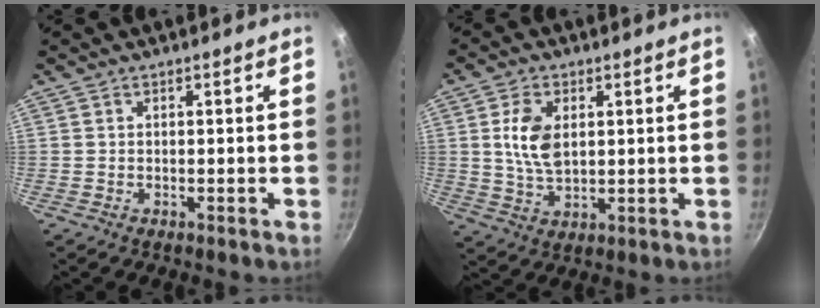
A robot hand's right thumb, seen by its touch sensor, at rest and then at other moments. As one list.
[{"total": 8.0, "force": [1.7, 4.9, 6.1], "torque": [-0.109, -0.011, 0.034]}]